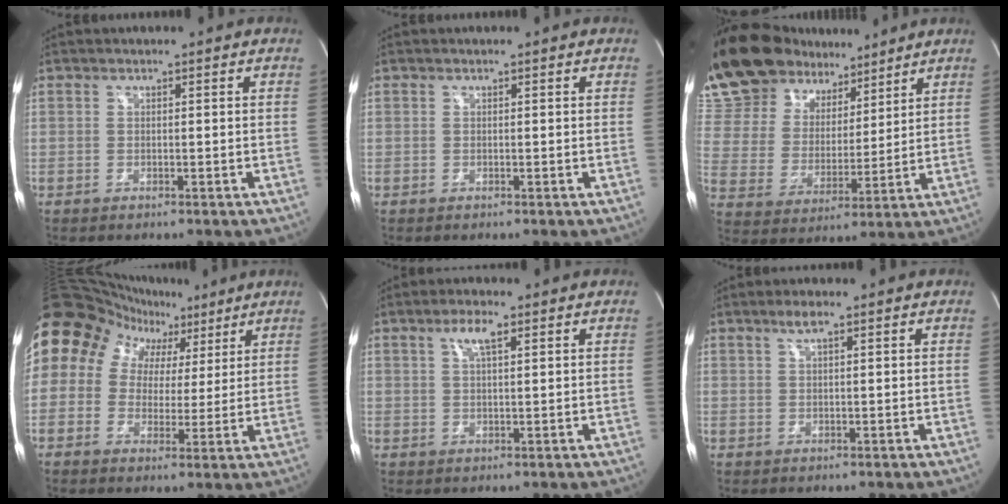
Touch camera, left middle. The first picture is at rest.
{"total": 0.0}
{"total": 20.2, "force": [16.3, 8.5, 8.4], "torque": [-0.188, 0.043, 0.294]}
{"total": 19.0, "force": [9.1, 15.0, 7.4], "torque": [-0.187, 0.093, 0.158]}
{"total": 3.6, "force": [1.8, 0.6, 3.0], "torque": [-0.063, 0.004, 0.034]}
{"total": 2.2, "force": [1.4, 0.2, 1.7], "torque": [-0.039, 0.004, 0.026]}